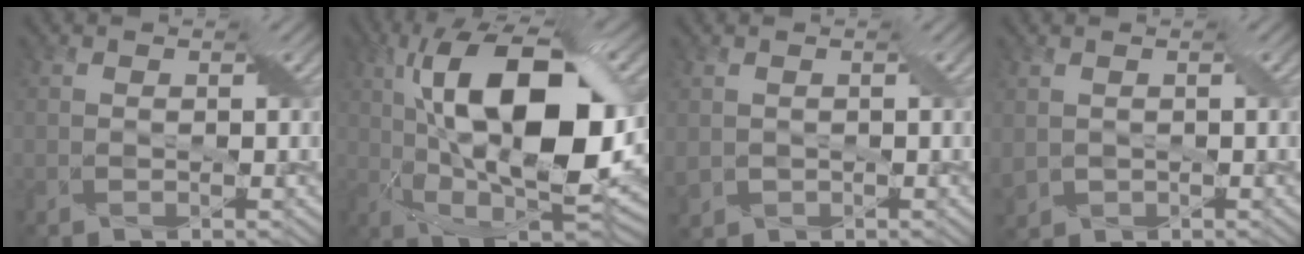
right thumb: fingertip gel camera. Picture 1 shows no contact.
{"total": 19.2, "force": [2.8, 8.5, 17.0], "torque": [-0.285, 0.022, 0.034]}
{"total": 1.6, "force": [0.1, 1.5, 0.6], "torque": [-0.026, -0.005, 0.004]}
{"total": 2.0, "force": [0.2, 1.7, 1.0], "torque": [-0.037, -0.005, 0.007]}